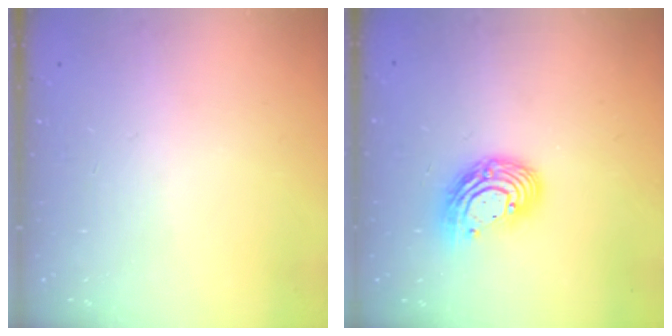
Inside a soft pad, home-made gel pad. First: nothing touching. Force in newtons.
{"total": 11.7, "press": 11.7, "slide": 0.9}